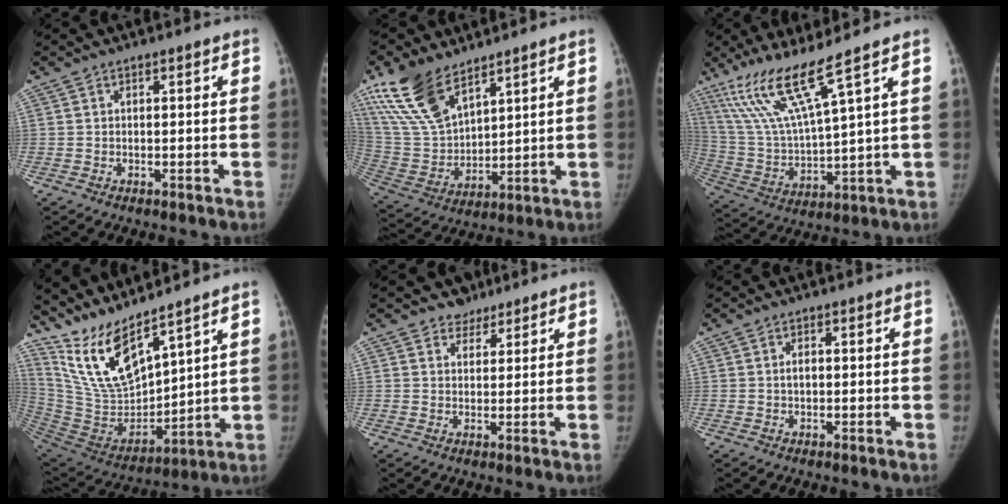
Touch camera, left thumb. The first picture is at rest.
{"total": 15.9, "force": [10.7, 7.3, 9.2], "torque": [-0.168, -0.041, 0.223]}
{"total": 14.0, "force": [9.2, 0.2, 10.6], "torque": [-0.217, -0.049, 0.192]}
{"total": 15.3, "force": [12.1, 3.8, 8.6], "torque": [-0.139, -0.079, 0.258]}
{"total": 3.3, "force": [2.4, 2.2, -0.2], "torque": [0.026, -0.012, 0.028]}
{"total": 1.4, "force": [0.0, 0.9, 1.1], "torque": [-0.017, 0.002, -0.002]}